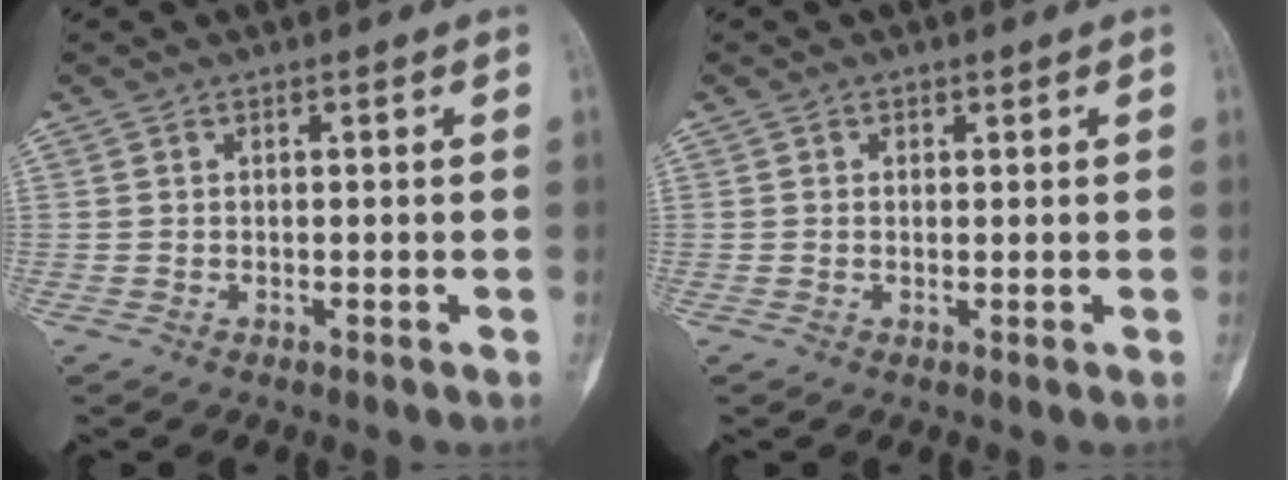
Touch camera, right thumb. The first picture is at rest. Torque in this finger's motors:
{"motor_torque": [-0.59, 0.31, 0.19, 0.06, 0.04]}